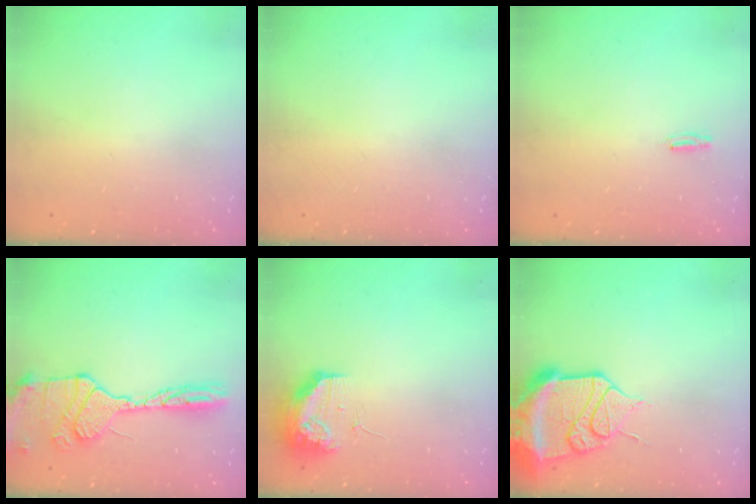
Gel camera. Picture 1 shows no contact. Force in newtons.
{"total": 0.0}
{"total": 3.5, "press": 2.7, "slide": 2.2}
{"total": 18.5, "press": 18.3, "slide": 2.8}
{"total": 10.5, "press": 10.4, "slide": 1.5}
{"total": 18.2, "press": 17.9, "slide": 3.3}